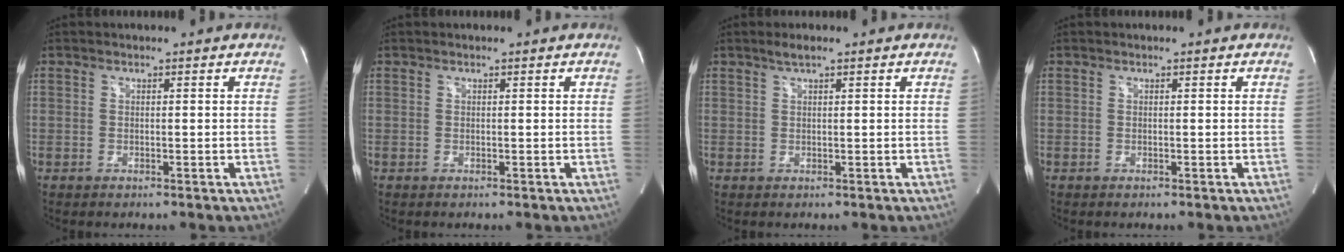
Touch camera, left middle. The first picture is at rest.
{"total": 0.0}
{"total": 1.8, "force": [1.3, 0.1, 1.2], "torque": [-0.028, 0.006, 0.024]}
{"total": 0.0}